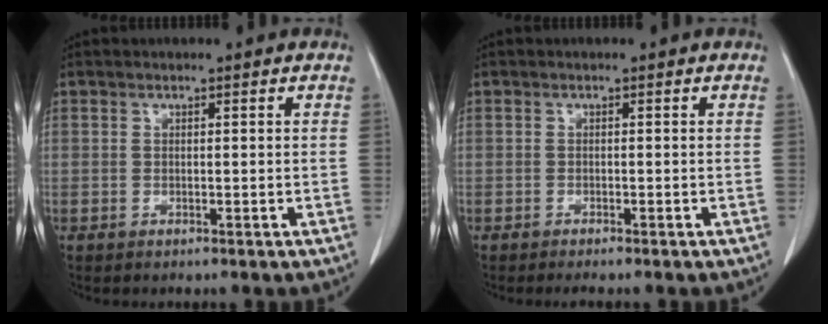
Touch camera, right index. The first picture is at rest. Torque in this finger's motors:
{"motor_torque": [0.12, -0.08, -0.03, 0.01]}